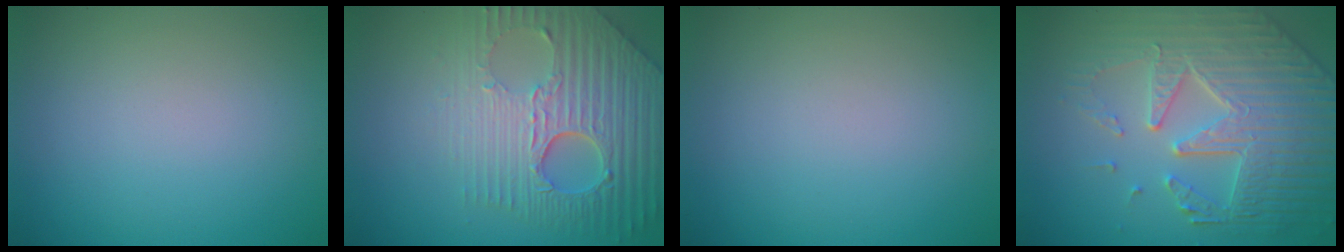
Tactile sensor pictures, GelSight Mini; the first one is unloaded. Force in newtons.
{"total": 8.9, "press": 6.0, "slide": 6.6}
{"total": 0.0}
{"total": 7.8, "press": 5.9, "slide": 5.0}